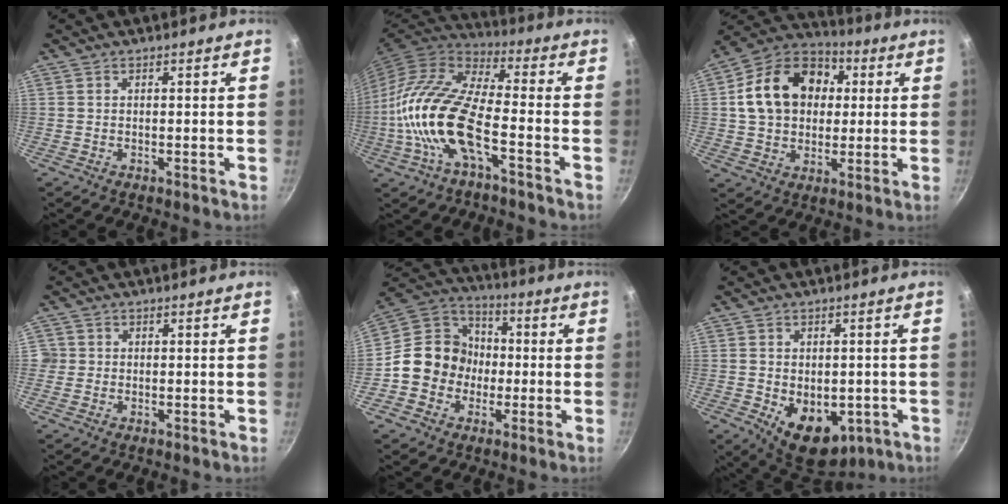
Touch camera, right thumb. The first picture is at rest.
{"total": 17.9, "force": [-5.5, 7.1, 15.5], "torque": [-0.305, 0.034, -0.121]}
{"total": 18.1, "force": [3.2, 14.0, 11.1], "torque": [-0.164, 0.027, 0.044]}
{"total": 1.8, "force": [-0.2, 1.7, 0.3], "torque": [0.007, 0.006, -0.005]}
{"total": 13.0, "force": [-2.2, 11.8, 5.1], "torque": [-0.040, 0.037, -0.057]}
{"total": 12.0, "force": [-3.4, 8.0, 8.3], "torque": [-0.082, -0.009, -0.029]}